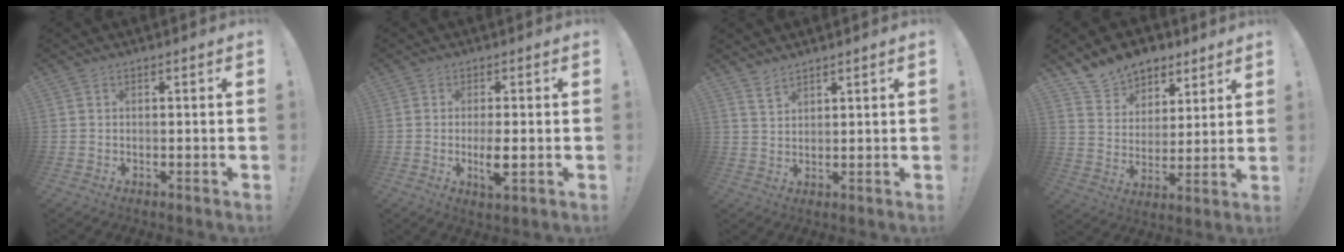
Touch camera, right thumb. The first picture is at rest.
{"total": 5.1, "force": [-0.8, 1.7, 4.8], "torque": [-0.082, -0.008, -0.016]}
{"total": 3.3, "force": [3.1, 0.8, 1.0], "torque": [-0.018, -0.024, 0.057]}
{"total": 12.8, "force": [10.3, 7.3, 2.2], "torque": [-0.046, -0.079, 0.198]}